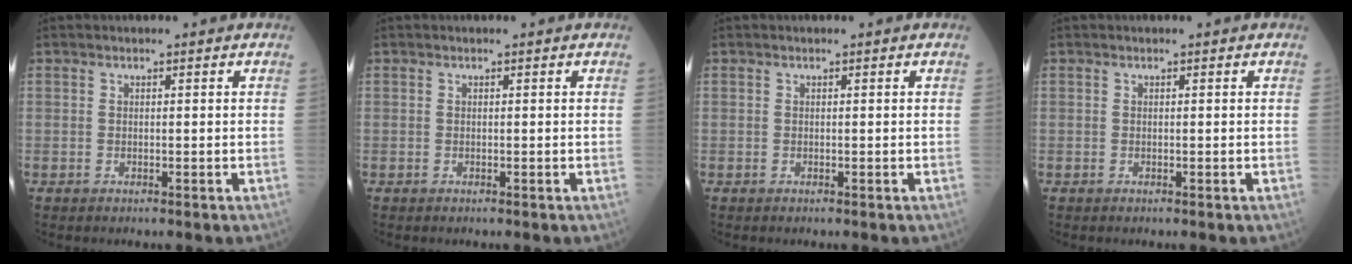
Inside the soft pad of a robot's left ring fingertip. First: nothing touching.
{"total": 0.0}
{"total": 0.0}
{"total": 0.0}